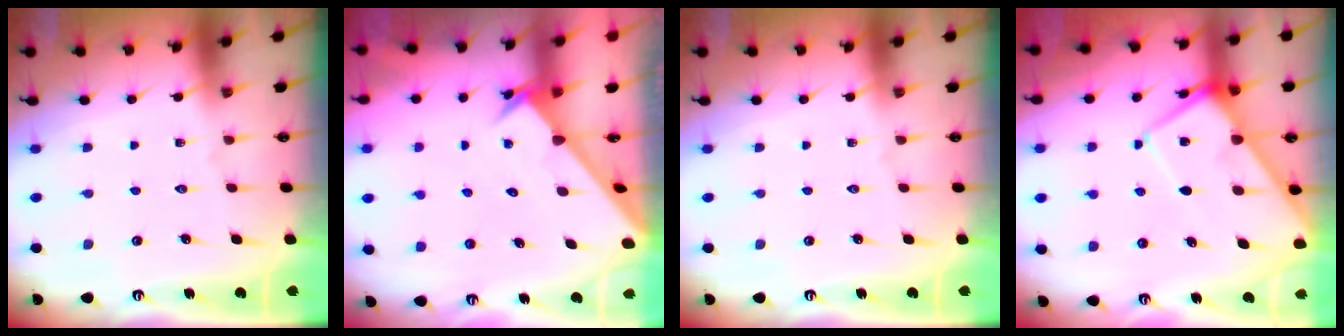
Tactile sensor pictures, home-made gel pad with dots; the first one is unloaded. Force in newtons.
{"total": 2.4, "press": 2.4, "slide": 0.2}
{"total": 0.0}
{"total": 9.6, "press": 9.5, "slide": 1.0}